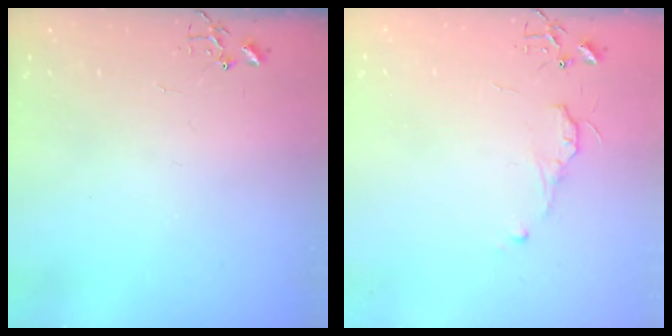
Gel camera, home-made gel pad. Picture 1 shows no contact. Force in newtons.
{"total": 6.2, "press": 6.1, "slide": 0.8}